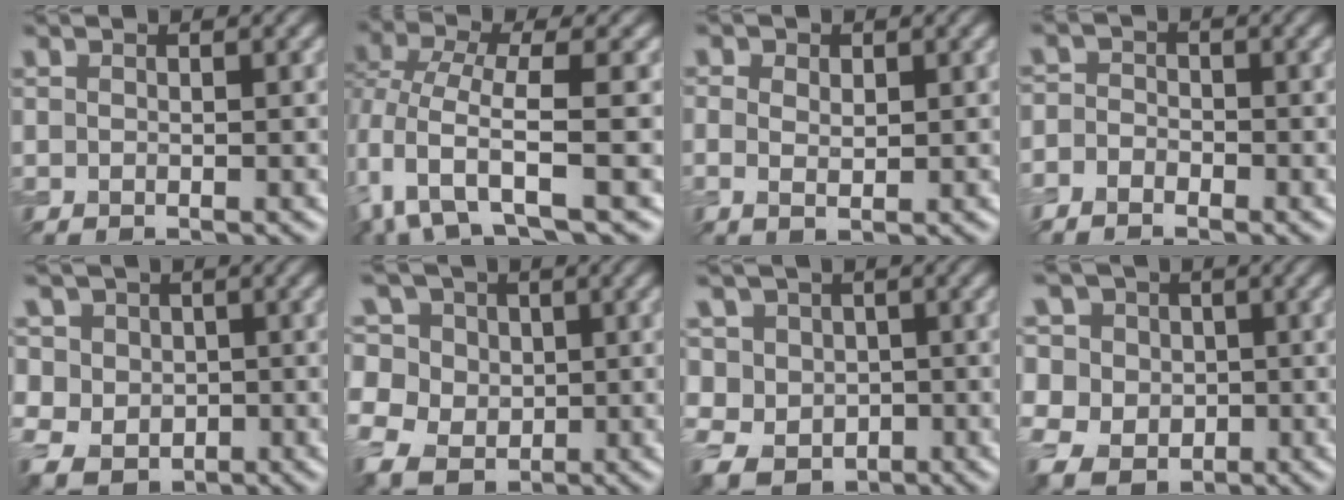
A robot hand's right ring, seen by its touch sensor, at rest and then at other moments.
{"total": 5.6, "force": [-1.6, 2.1, 4.9], "torque": [-0.101, -0.002, -0.037]}
{"total": 1.9, "force": [0.6, 1.3, 1.3], "torque": [-0.020, 0.007, 0.004]}
{"total": 1.9, "force": [-1.5, 1.1, 0.4], "torque": [0.003, 0.004, -0.040]}
{"total": 6.9, "force": [1.2, 6.3, 2.5], "torque": [-0.062, 0.020, 0.003]}
{"total": 12.5, "force": [2.5, 10.6, 6.1], "torque": [-0.145, 0.036, 0.008]}
{"total": 6.0, "force": [0.4, 5.6, 1.9], "torque": [-0.043, 0.014, -0.018]}
{"total": 11.6, "force": [2.7, 10.2, 4.8], "torque": [-0.133, 0.031, 0.026]}